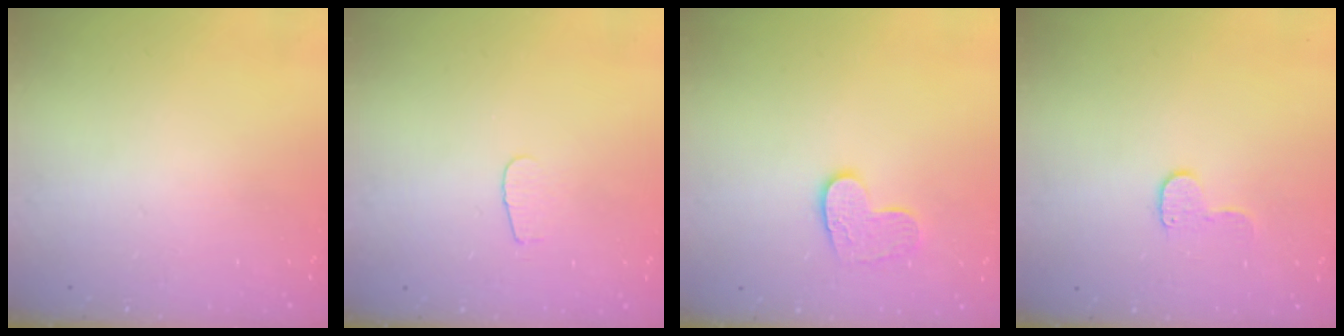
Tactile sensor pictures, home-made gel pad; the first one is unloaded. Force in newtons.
{"total": 3.1, "press": 3.1, "slide": 0.3}
{"total": 9.5, "press": 9.5, "slide": 0.6}
{"total": 5.5, "press": 5.5, "slide": 0.5}